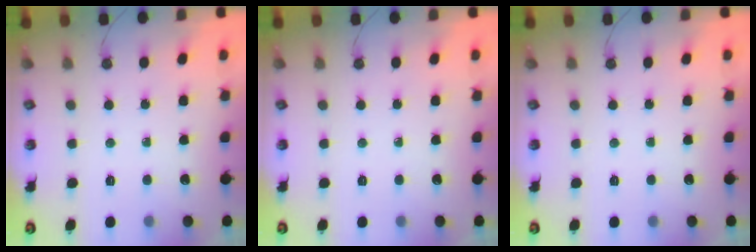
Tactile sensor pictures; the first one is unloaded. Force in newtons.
{"total": 0.0}
{"total": 0.0}